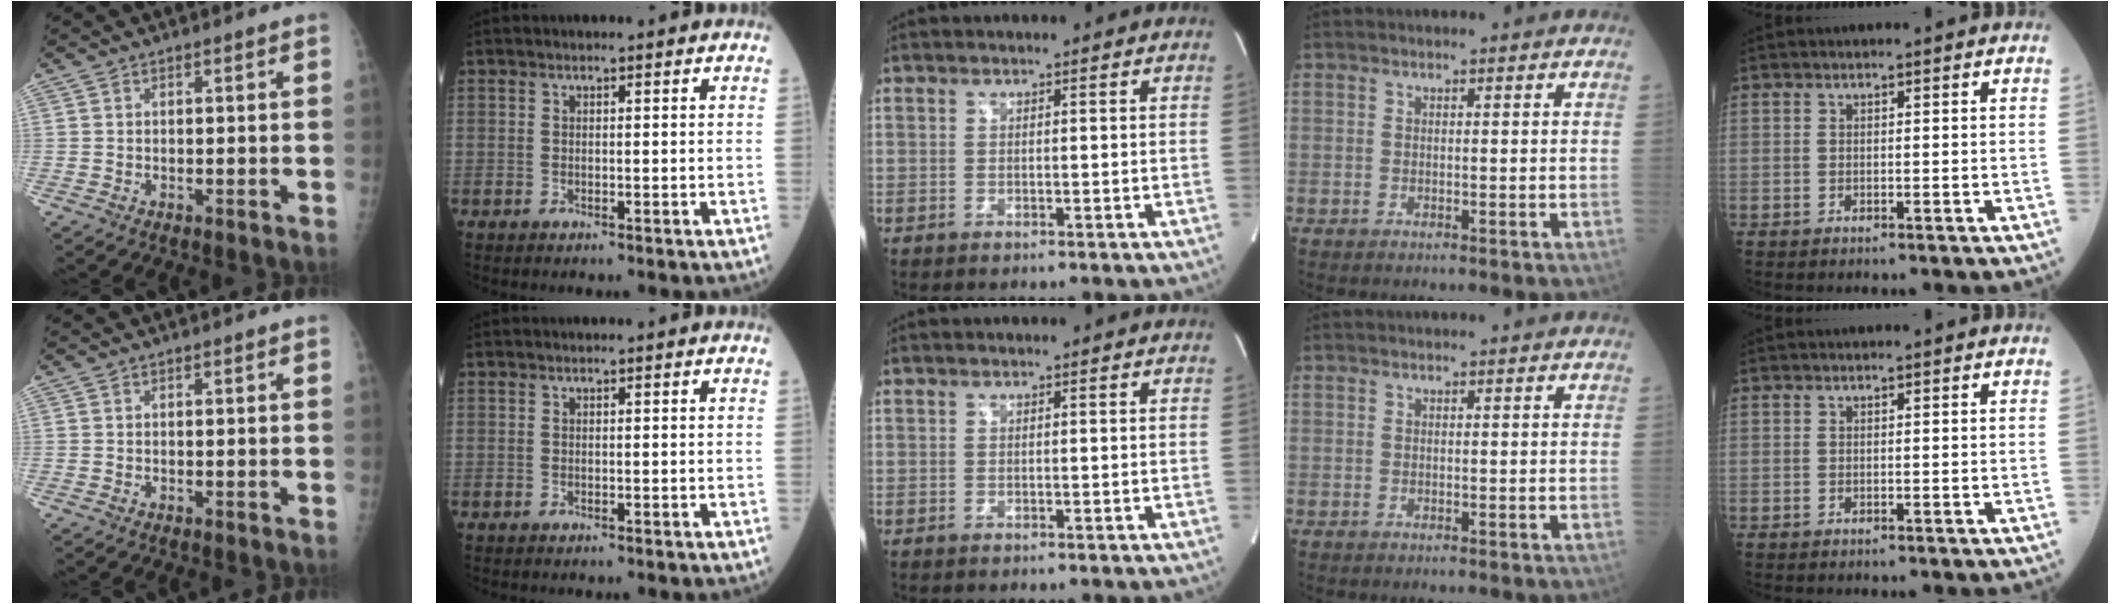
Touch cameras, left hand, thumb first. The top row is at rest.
{}